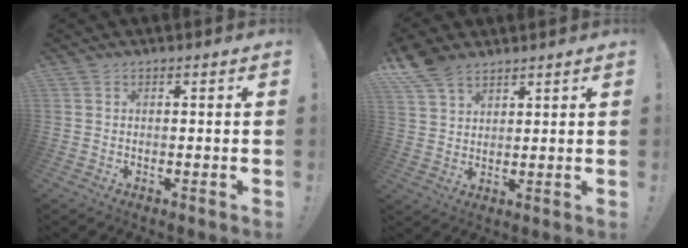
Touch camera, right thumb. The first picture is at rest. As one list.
[{"total": 7.7, "force": [5.8, 3.8, 3.2], "torque": [-0.066, -0.026, 0.115]}]